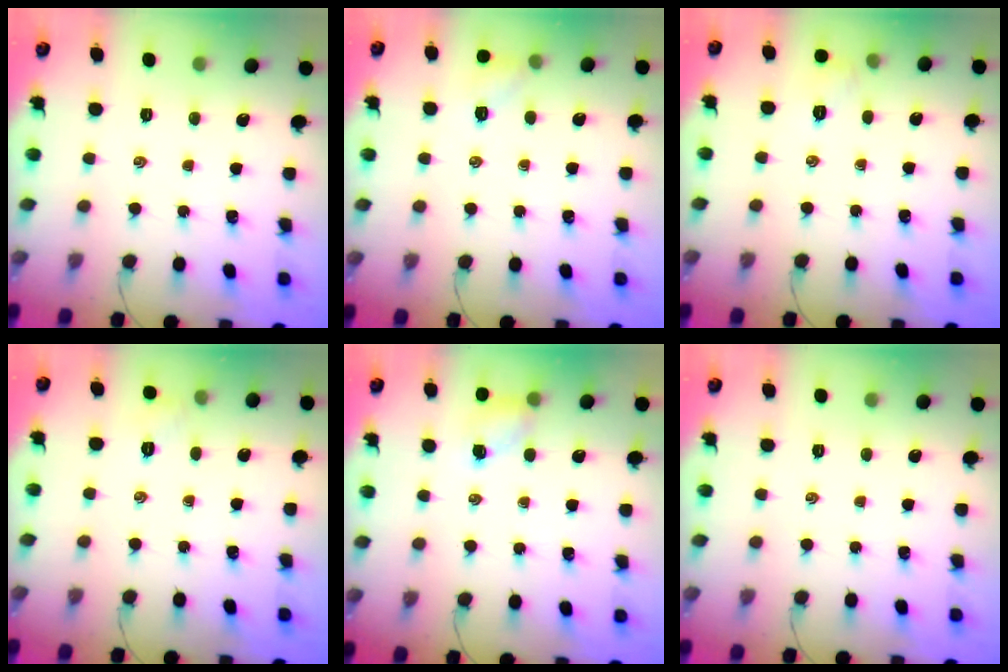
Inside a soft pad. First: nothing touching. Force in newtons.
{"total": 6.0, "press": 5.8, "slide": 1.2}
{"total": 5.6, "press": 5.4, "slide": 1.2}
{"total": 3.9, "press": 3.7, "slide": 1.0}
{"total": 5.5, "press": 5.3, "slide": 1.4}
{"total": 0.0}